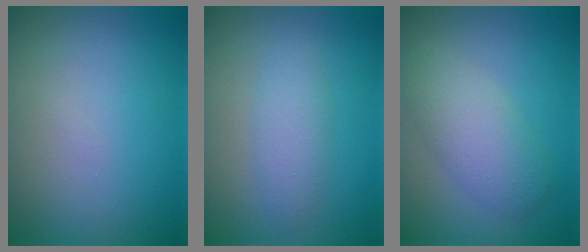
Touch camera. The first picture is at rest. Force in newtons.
{"total": 2.3, "press": 2.3, "slide": 0.1}
{"total": 3.9, "press": 3.9, "slide": 0.2}